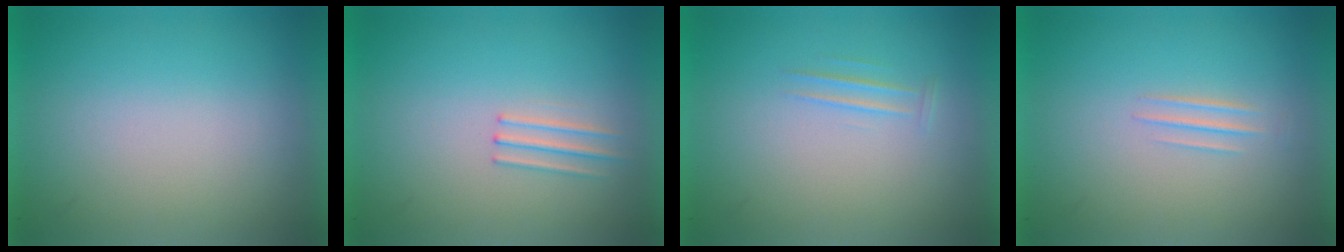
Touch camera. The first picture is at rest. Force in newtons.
{"total": 1.2}
{"total": 1.1}
{"total": 1.0}